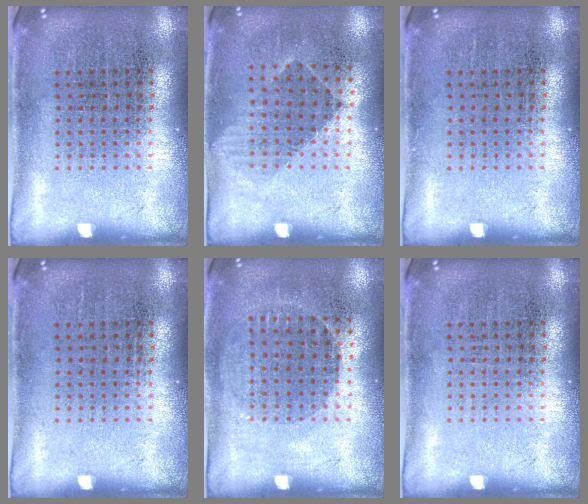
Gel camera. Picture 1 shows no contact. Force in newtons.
{"total": 1.0, "press": 0.7, "slide": 0.6}
{"total": 0.0}
{"total": 0.0}
{"total": 1.0, "press": 0.8, "slide": 0.5}
{"total": 0.0}